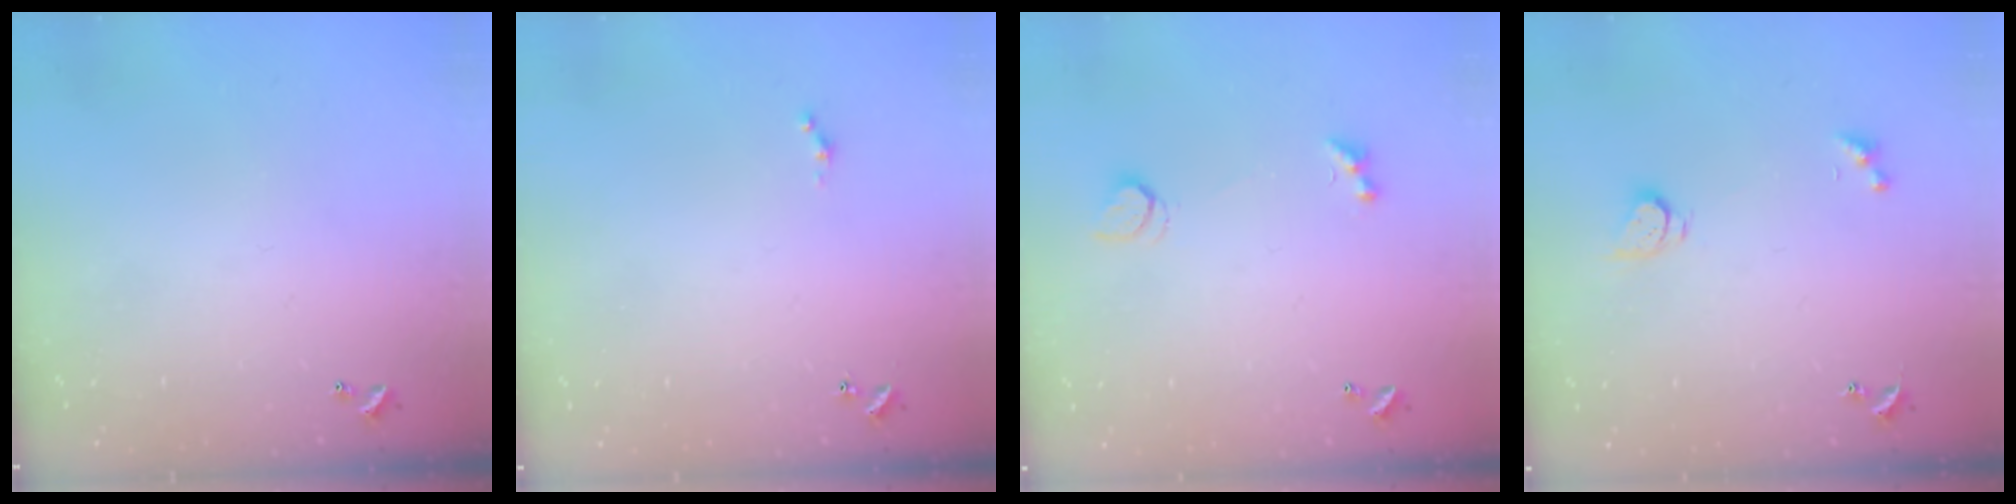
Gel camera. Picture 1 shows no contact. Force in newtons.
{"total": 0.0}
{"total": 2.3, "press": 1.9, "slide": 1.1}
{"total": 2.7, "press": 2.7, "slide": 0.3}